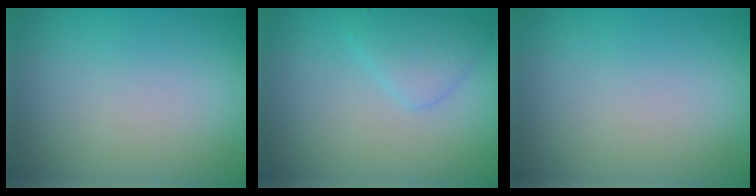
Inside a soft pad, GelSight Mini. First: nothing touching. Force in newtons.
{"total": 2.1, "press": 2.1, "slide": 0.0}
{"total": 0.0}